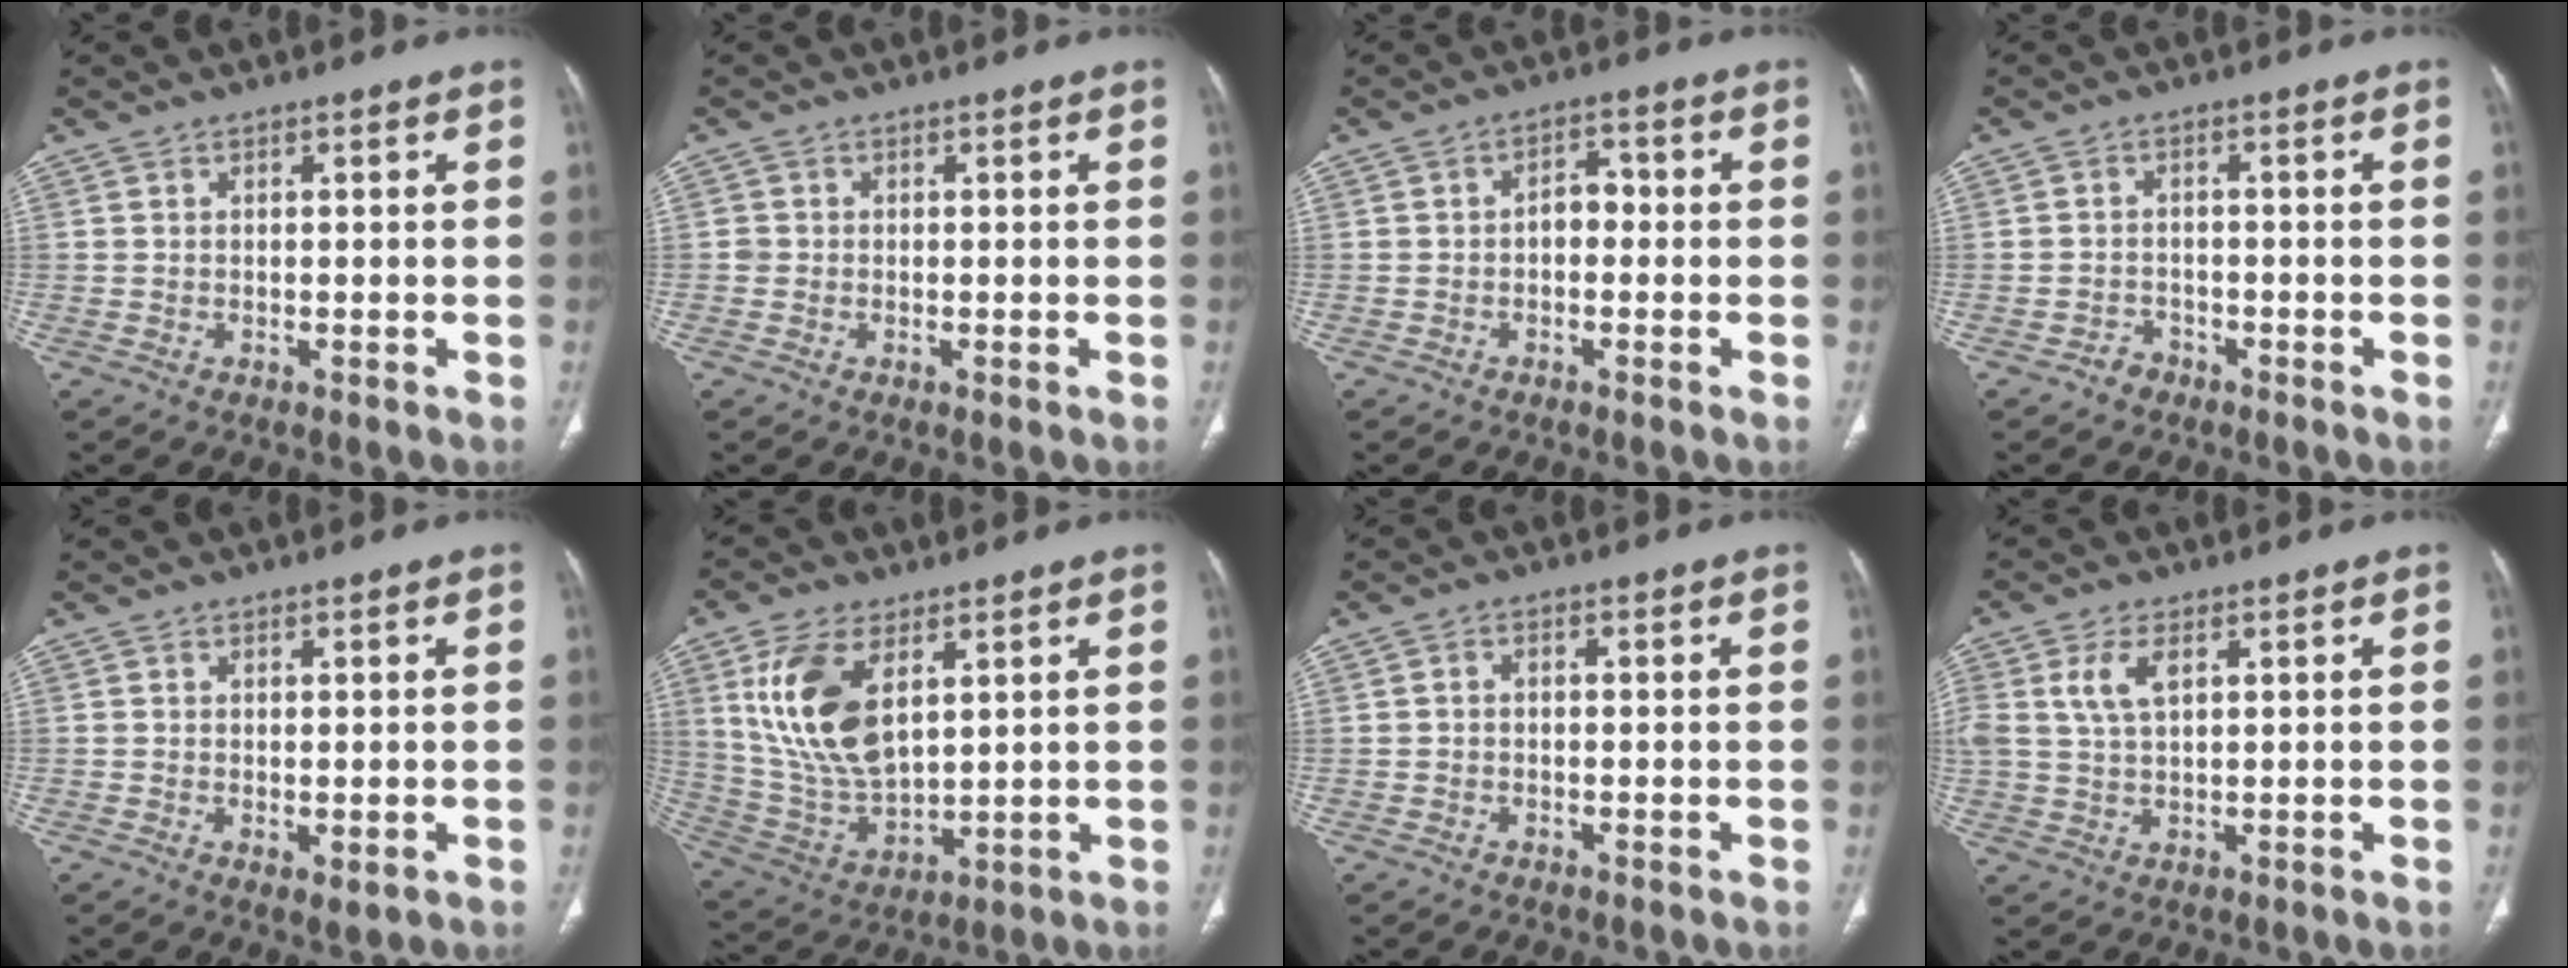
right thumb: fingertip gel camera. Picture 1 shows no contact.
{"total": 1.2, "force": [-0.2, 1.2, 0.2], "torque": [0.004, 0.005, -0.003]}
{"total": 3.5, "force": [-0.5, 2.4, 2.5], "torque": [-0.023, 0.017, -0.016]}
{"total": 2.2, "force": [-1.5, 1.5, 0.2], "torque": [-0.003, 0.012, -0.027]}
{"total": 2.0, "force": [-0.3, 0.9, 1.7], "torque": [-0.029, -0.008, 0.002]}
{"total": 15.9, "force": [5.6, 8.4, 12.3], "torque": [-0.241, -0.022, 0.123]}
{"total": 1.1, "force": [-0.2, 0.9, 0.7], "torque": [-0.008, 0.004, -0.005]}
{"total": 5.7, "force": [2.0, 3.1, 4.4], "torque": [-0.095, 0.000, 0.044]}